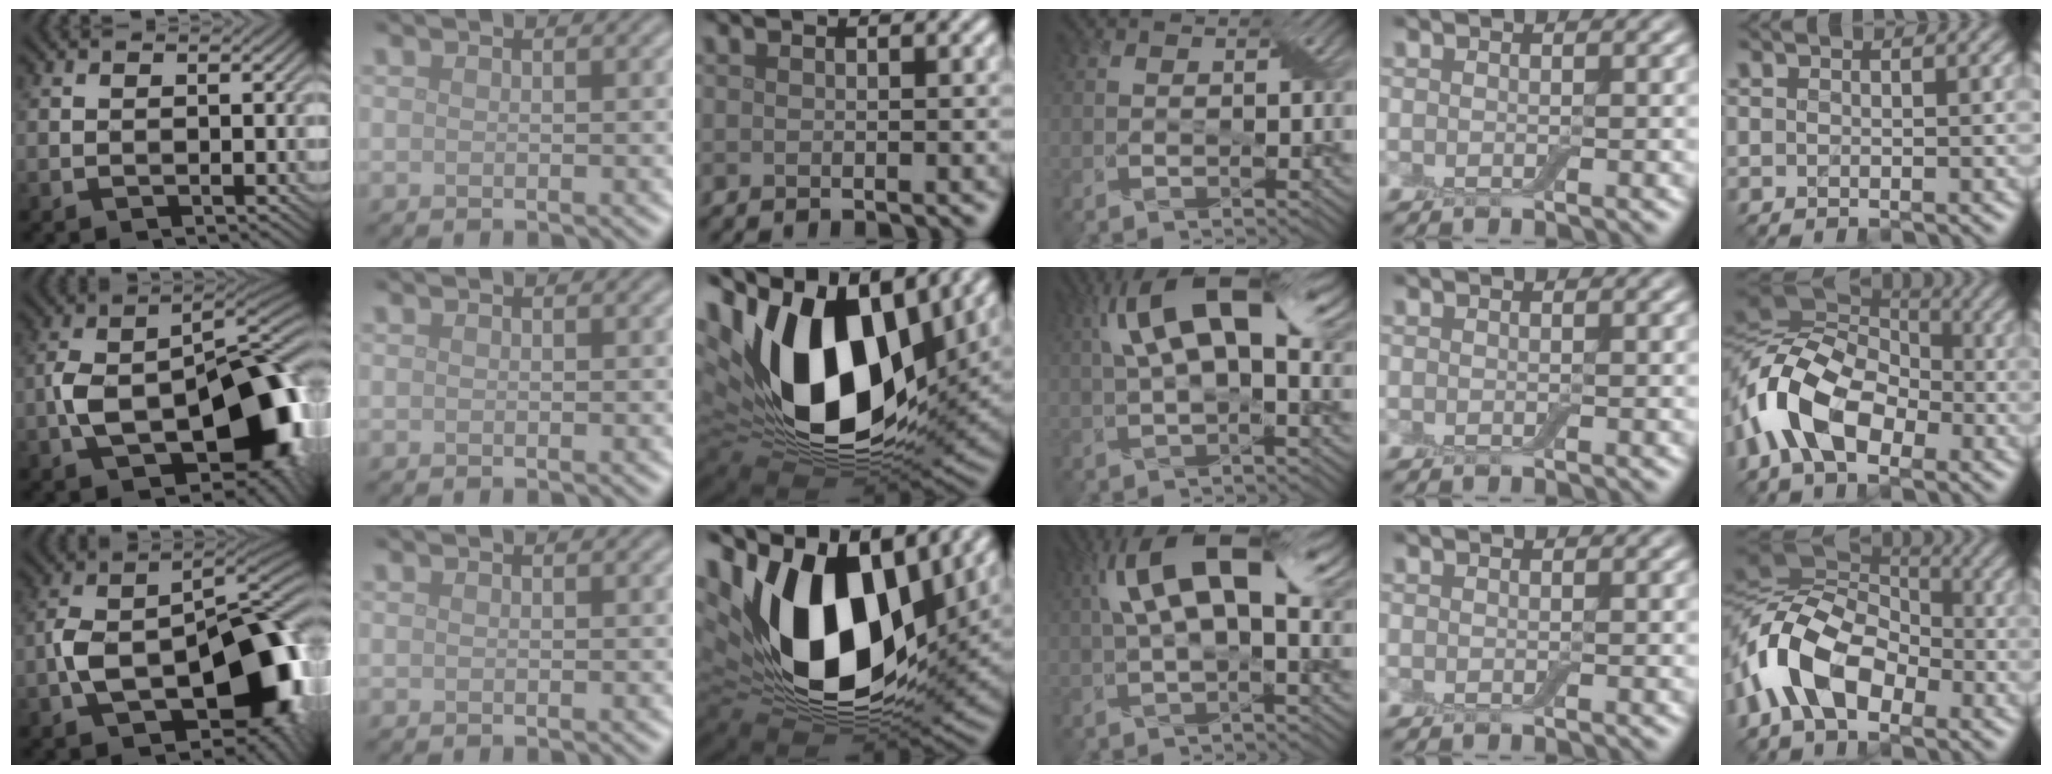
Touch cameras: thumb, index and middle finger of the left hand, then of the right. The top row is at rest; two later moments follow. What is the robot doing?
{"motion": "extract", "object": "airpods case & airpods"}